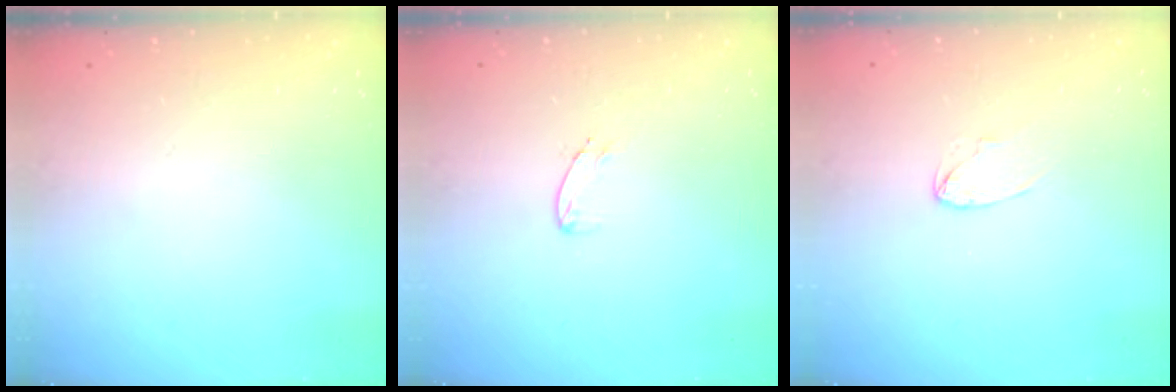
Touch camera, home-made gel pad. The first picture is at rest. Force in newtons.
{"total": 3.9, "press": 3.8, "slide": 0.3}
{"total": 2.5, "press": 2.5, "slide": 0.2}